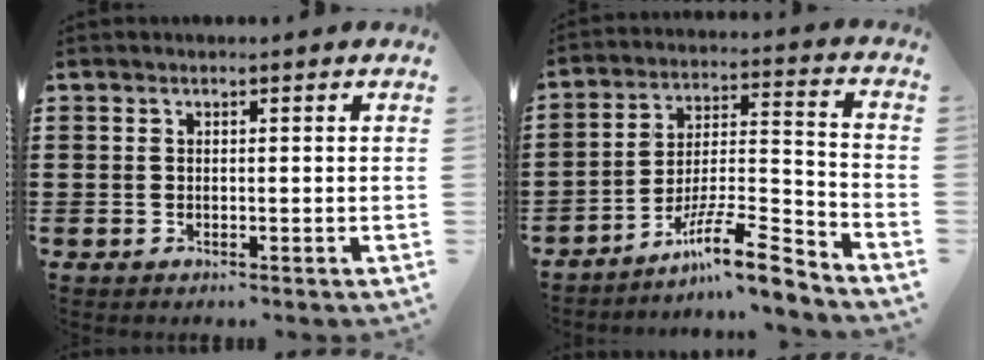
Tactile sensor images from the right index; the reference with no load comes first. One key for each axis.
{"total": 11.2, "fx": -8.7, "fy": 1.5, "fz": 6.9, "tx": -0.111, "ty": 0.016, "tz": -0.167}